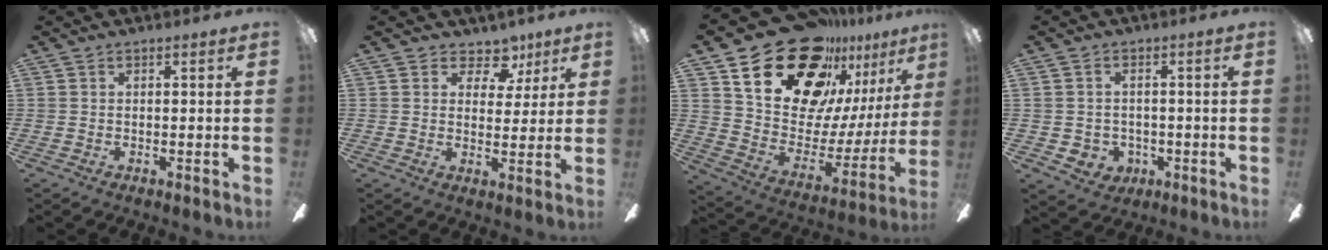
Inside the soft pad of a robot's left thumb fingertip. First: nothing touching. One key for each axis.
{"total": 7.5, "fx": 4.6, "fy": 4.9, "fz": 3.3, "tx": -0.033, "ty": -0.025, "tz": 0.079}
{"total": 27.7, "fx": 19.6, "fy": 14.9, "fz": 12.6, "tx": -0.205, "ty": -0.120, "tz": 0.367}
{"total": 4.3, "fx": -0.7, "fy": 4.1, "fz": 1.2, "tx": -0.027, "ty": 0.004, "tz": -0.014}